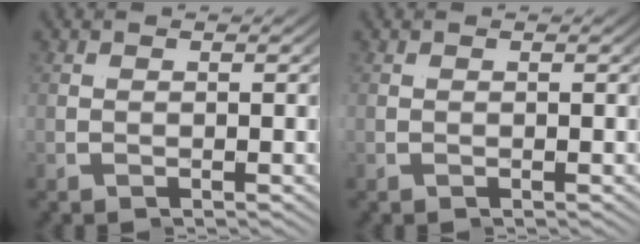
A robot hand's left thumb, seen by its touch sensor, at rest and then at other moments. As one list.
[{"total": 0.0}]